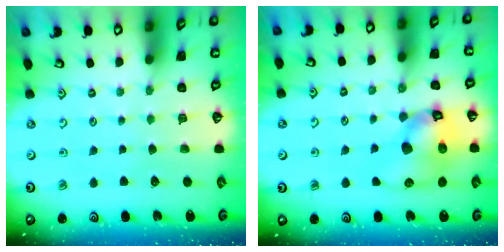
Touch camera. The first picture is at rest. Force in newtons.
{"total": 14.0, "press": 13.8, "slide": 2.1}